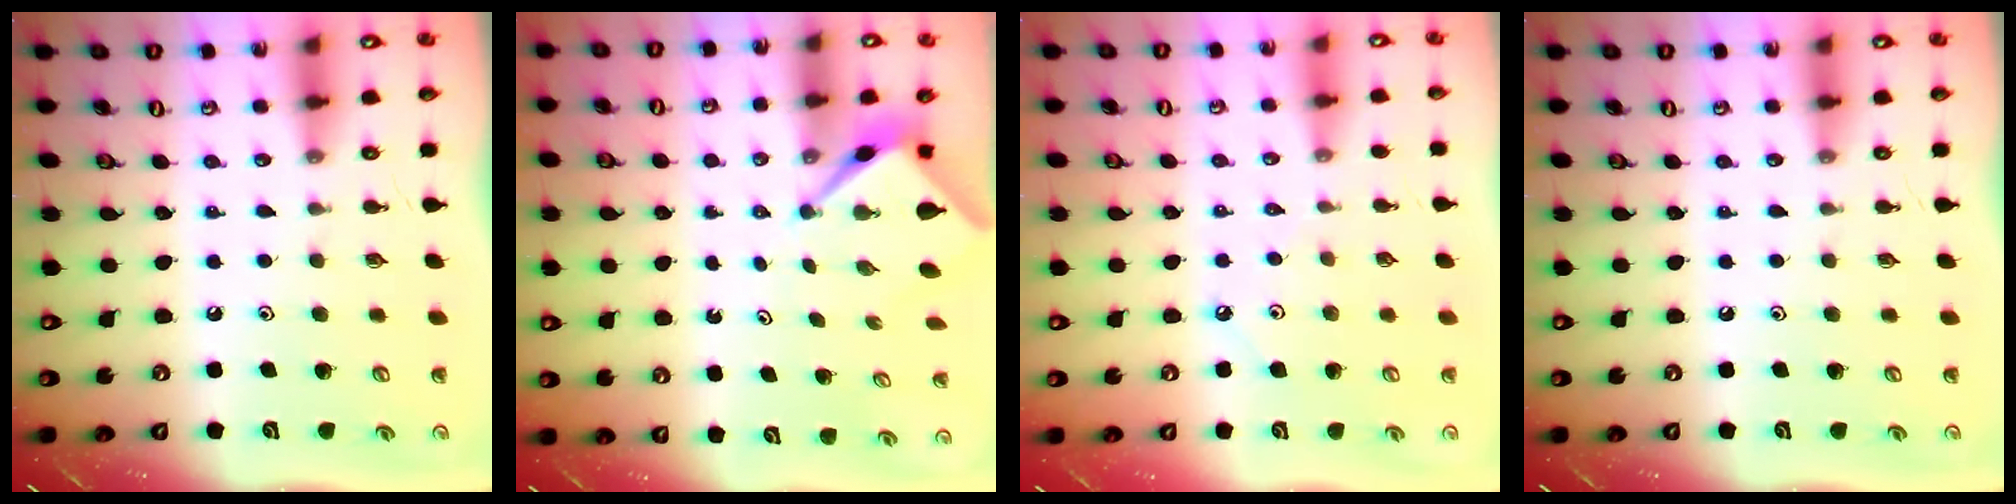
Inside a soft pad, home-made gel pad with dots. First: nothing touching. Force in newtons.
{"total": 2.5, "press": 2.5, "slide": 0.1}
{"total": 4.0, "press": 4.0, "slide": 0.5}
{"total": 0.0}